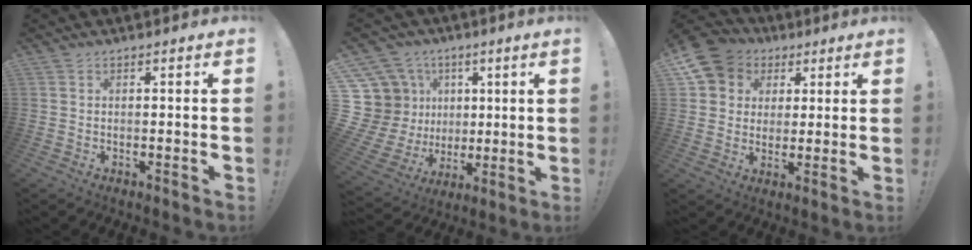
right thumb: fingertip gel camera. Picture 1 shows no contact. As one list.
[{"total": 15.9, "force": [3.4, 13.9, 7.0], "torque": [-0.146, -0.029, 0.103]}, {"total": 10.3, "force": [4.3, 8.8, 3.2], "torque": [-0.041, -0.023, 0.088]}]